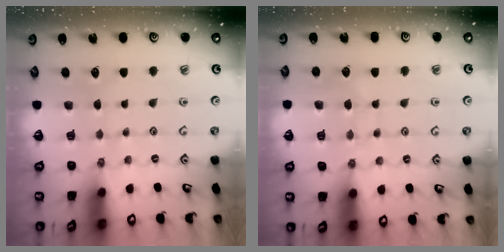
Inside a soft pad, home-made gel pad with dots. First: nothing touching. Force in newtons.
{"total": 6.8, "press": 6.8, "slide": 0.6}